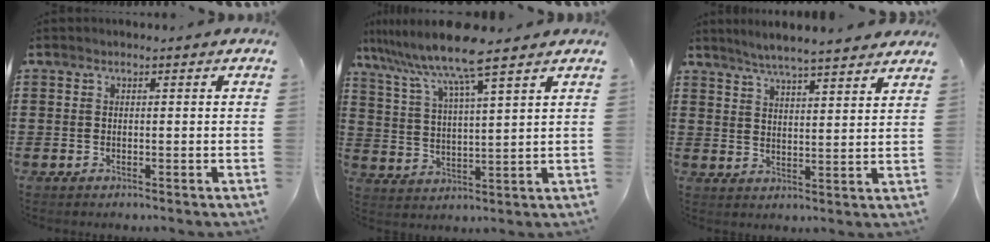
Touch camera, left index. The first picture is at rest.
{"total": 9.1, "force": [7.5, -0.8, 5.1], "torque": [-0.127, -0.041, 0.123]}
{"total": 4.8, "force": [4.5, -0.4, 1.5], "torque": [-0.045, -0.020, 0.078]}